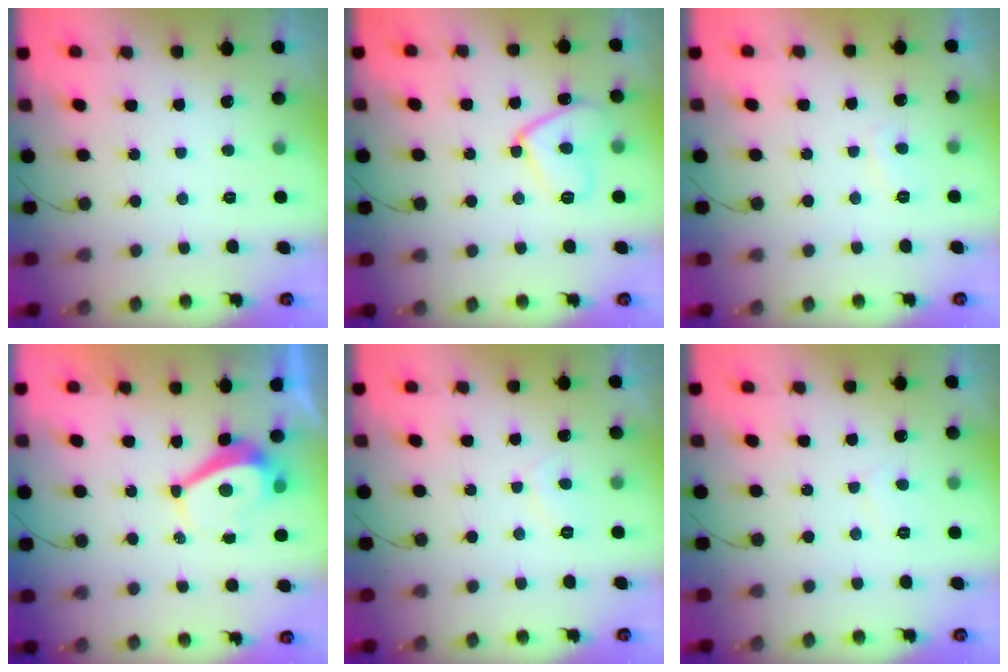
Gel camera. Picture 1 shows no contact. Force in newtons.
{"total": 11.2, "press": 11.1, "slide": 1.0}
{"total": 2.2, "press": 2.1, "slide": 0.8}
{"total": 3.9, "press": 3.8, "slide": 0.5}
{"total": 2.2, "press": 2.0, "slide": 0.8}
{"total": 2.8, "press": 2.8, "slide": 0.3}